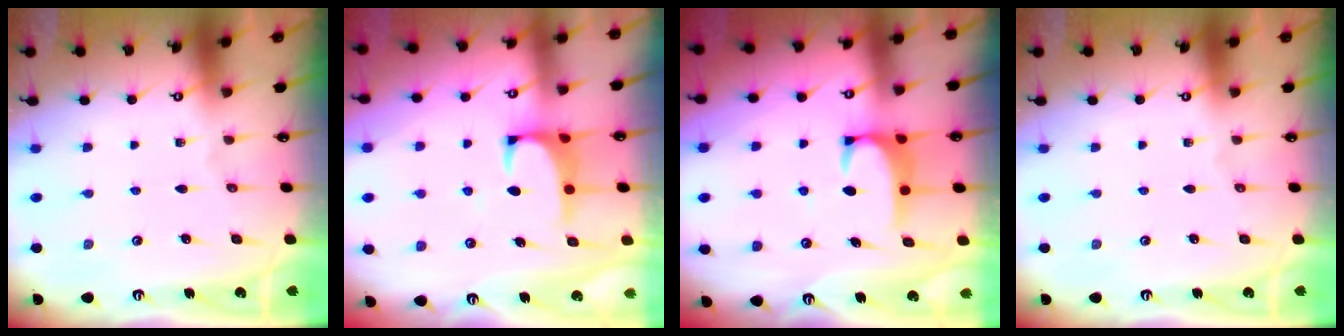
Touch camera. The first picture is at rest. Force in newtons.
{"total": 1.4, "press": 1.3, "slide": 0.5}
{"total": 2.5, "press": 2.4, "slide": 0.7}
{"total": 0.0}